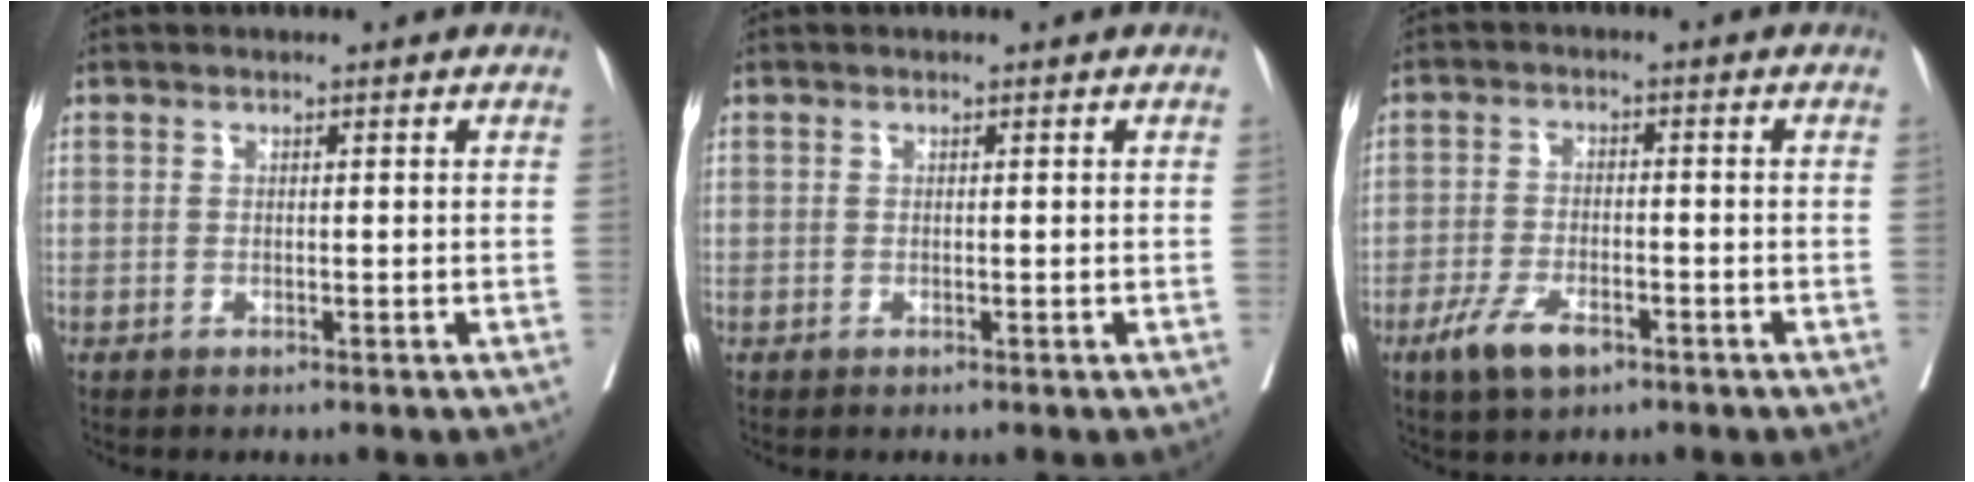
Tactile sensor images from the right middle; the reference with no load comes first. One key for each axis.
{"total": 0.0}
{"total": 6.0, "fx": -3.6, "fy": 2.3, "fz": 4.2, "tx": -0.087, "ty": -0.007, "tz": -0.060}